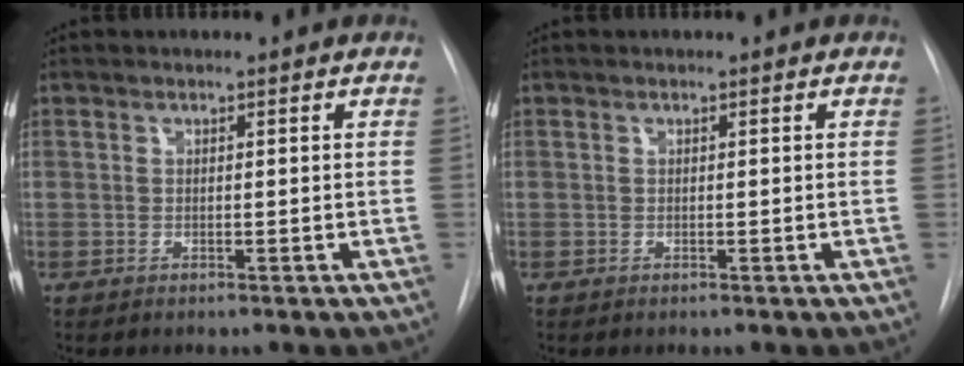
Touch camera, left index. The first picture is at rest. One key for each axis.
{"total": 0.0}